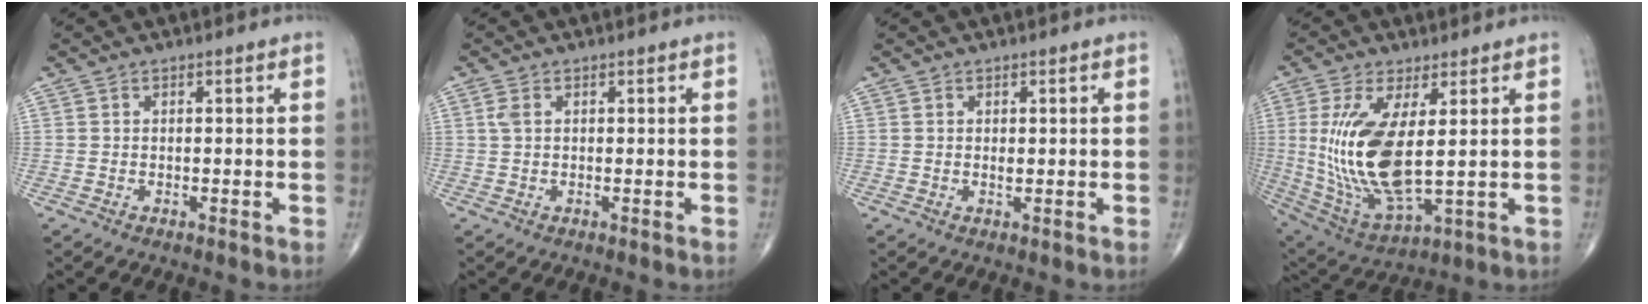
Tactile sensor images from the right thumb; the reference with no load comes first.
{"total": 1.6, "force": [0.5, 0.9, 1.3], "torque": [-0.037, 0.009, 0.012]}
{"total": 0.8, "force": [0.1, 0.4, 0.7], "torque": [-0.011, -0.002, 0.003]}
{"total": 16.9, "force": [1.7, 6.2, 15.7], "torque": [-0.329, -0.027, 0.050]}